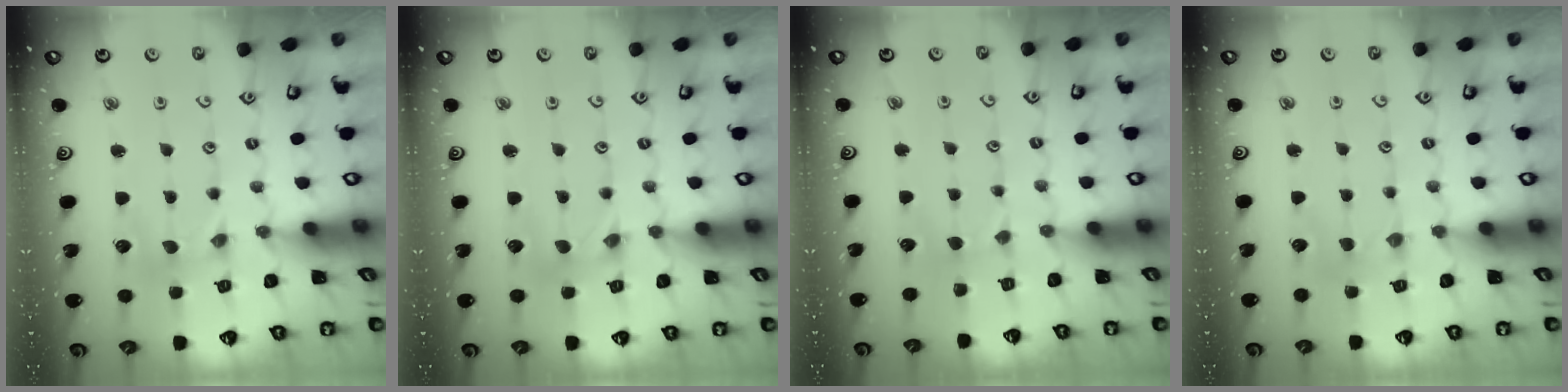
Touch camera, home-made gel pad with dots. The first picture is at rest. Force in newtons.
{"total": 1.1, "press": 1.1, "slide": 0.2}
{"total": 1.5, "press": 1.5, "slide": 0.2}
{"total": 2.8, "press": 2.7, "slide": 0.5}